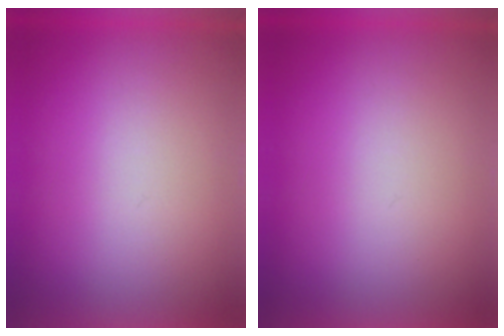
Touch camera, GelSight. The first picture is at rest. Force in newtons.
{"total": 0.0}